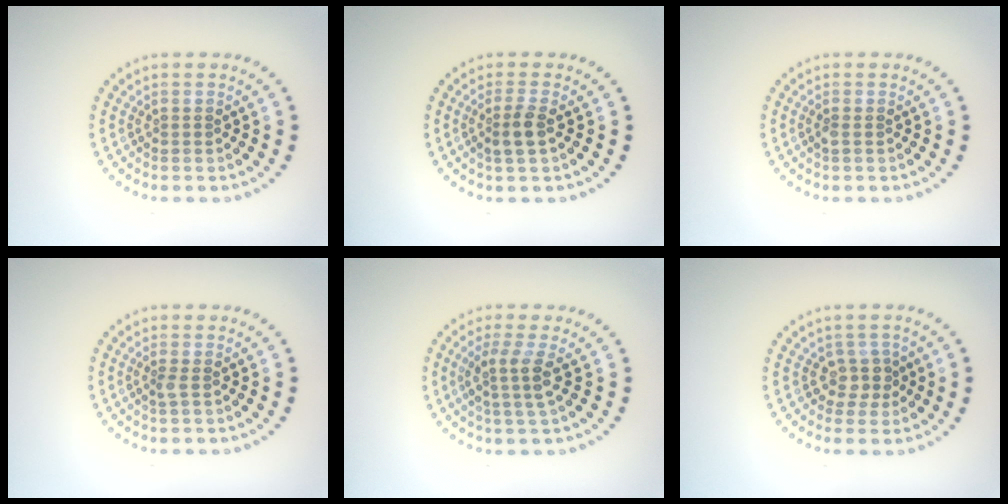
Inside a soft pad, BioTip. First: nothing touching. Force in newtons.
{"total": 2.2, "press": 2.0, "slide": 0.8}
{"total": 0.6, "press": 0.6, "slide": 0.2}
{"total": 0.8, "press": 0.5, "slide": 0.5}
{"total": 2.6, "press": 2.0, "slide": 1.6}
{"total": 2.1, "press": 1.6, "slide": 1.3}